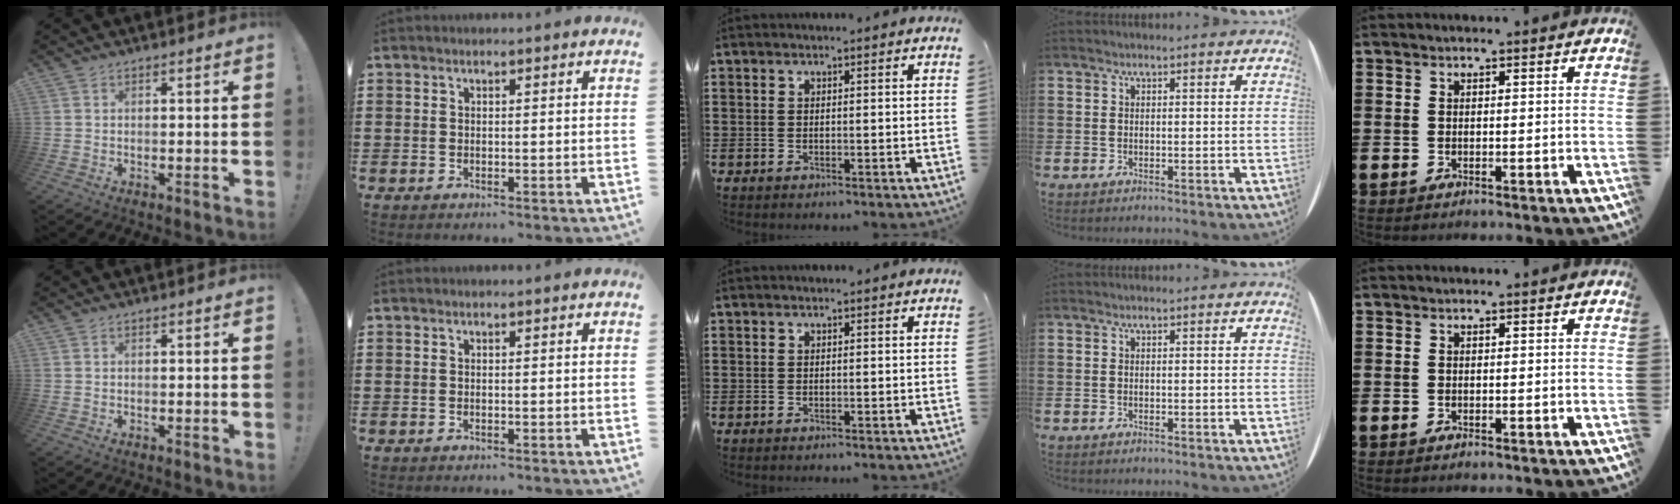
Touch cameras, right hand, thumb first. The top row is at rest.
{}